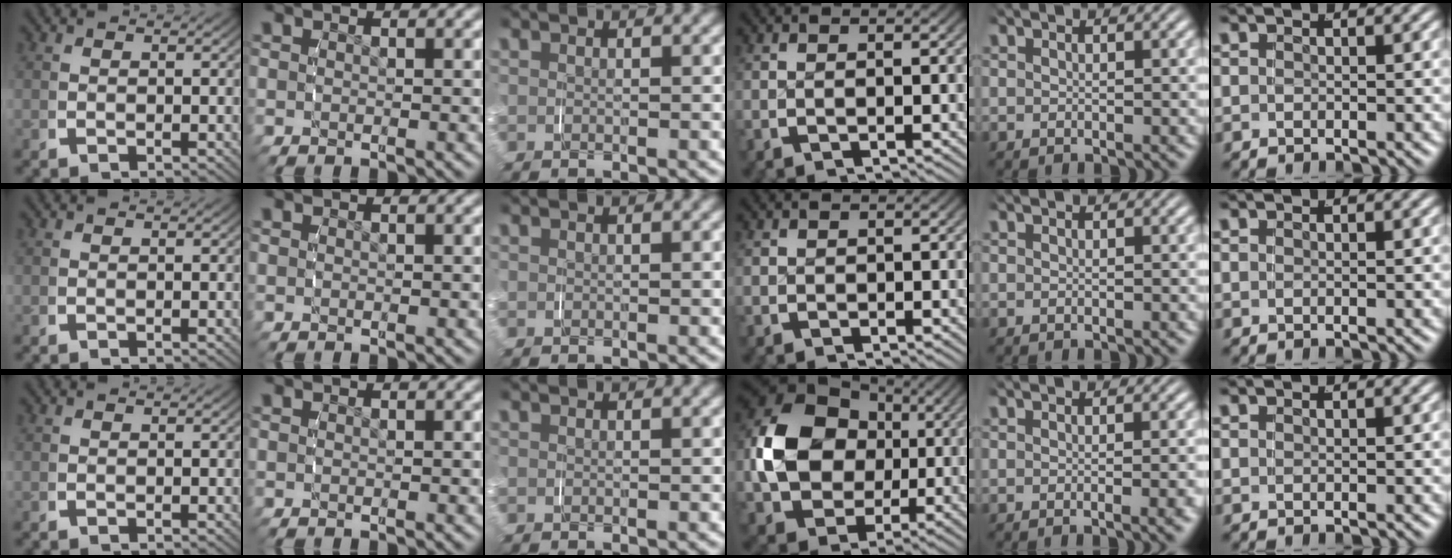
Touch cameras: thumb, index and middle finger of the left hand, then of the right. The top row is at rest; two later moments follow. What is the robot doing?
{"motion": "grasp_and_lifting", "object": "paper"}